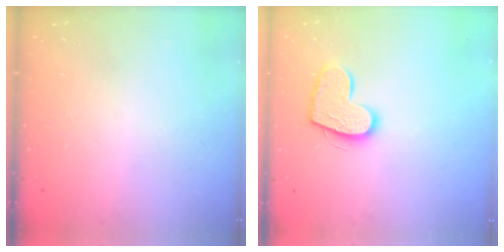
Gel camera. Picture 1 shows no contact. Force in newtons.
{"total": 13.3, "press": 13.3, "slide": 0.9}